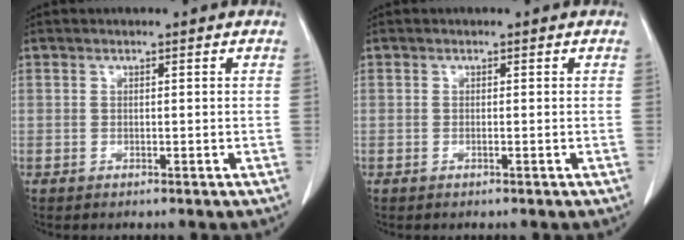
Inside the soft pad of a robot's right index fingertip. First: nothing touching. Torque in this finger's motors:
{"motor_torque": [-0.09, 0.07, -0.04, -0.01]}